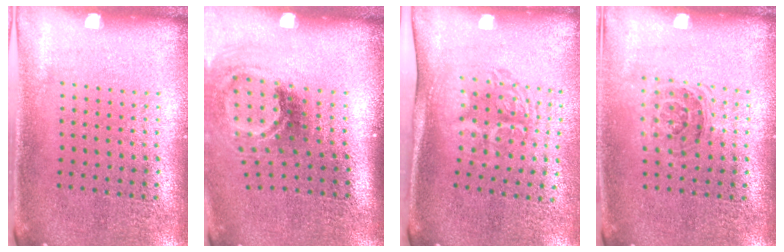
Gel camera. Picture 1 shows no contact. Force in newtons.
{"total": 2.1, "press": 1.3, "slide": 1.6}
{"total": 1.7, "press": 1.3, "slide": 1.1}
{"total": 1.1, "press": 1.0, "slide": 0.6}